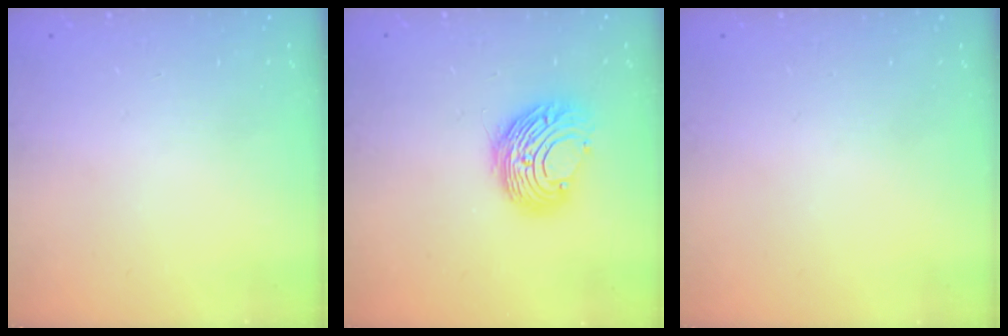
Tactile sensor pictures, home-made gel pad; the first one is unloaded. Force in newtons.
{"total": 10.9, "press": 10.9, "slide": 0.6}
{"total": 0.0}